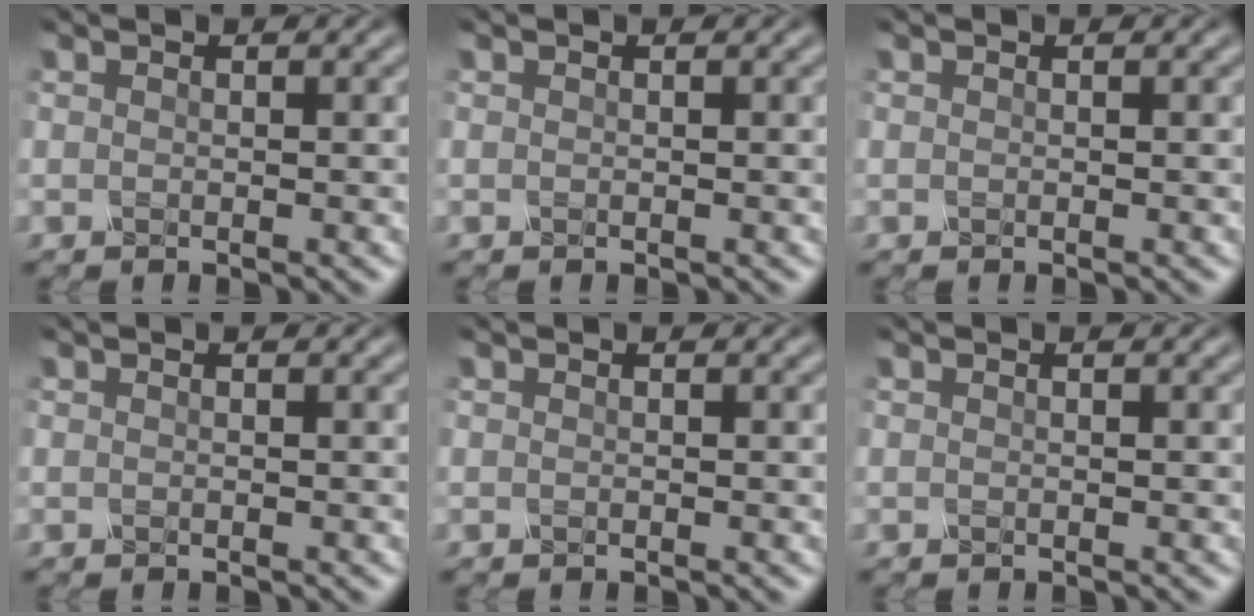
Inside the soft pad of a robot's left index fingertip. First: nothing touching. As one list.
[{"total": 0.0}, {"total": 0.0}, {"total": 0.0}, {"total": 0.0}, {"total": 0.0}]